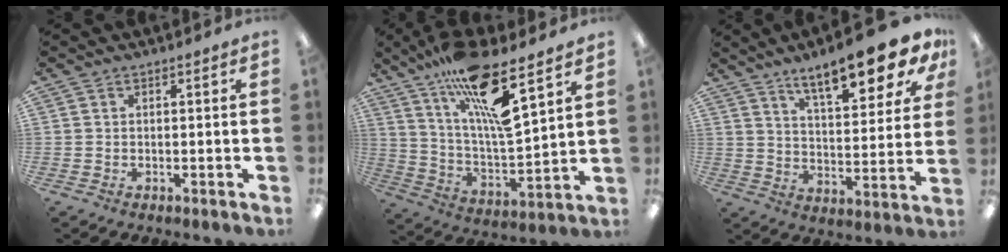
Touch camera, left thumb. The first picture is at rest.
{"total": 18.5, "force": [12.2, 3.8, 13.4], "torque": [-0.240, -0.067, 0.201]}
{"total": 15.7, "force": [12.1, 4.1, 9.1], "torque": [-0.138, -0.072, 0.199]}